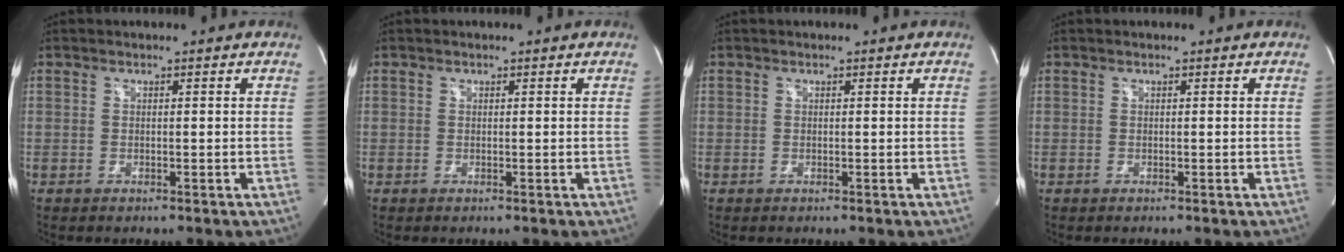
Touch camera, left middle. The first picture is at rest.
{"total": 0.0}
{"total": 0.0}
{"total": 0.0}